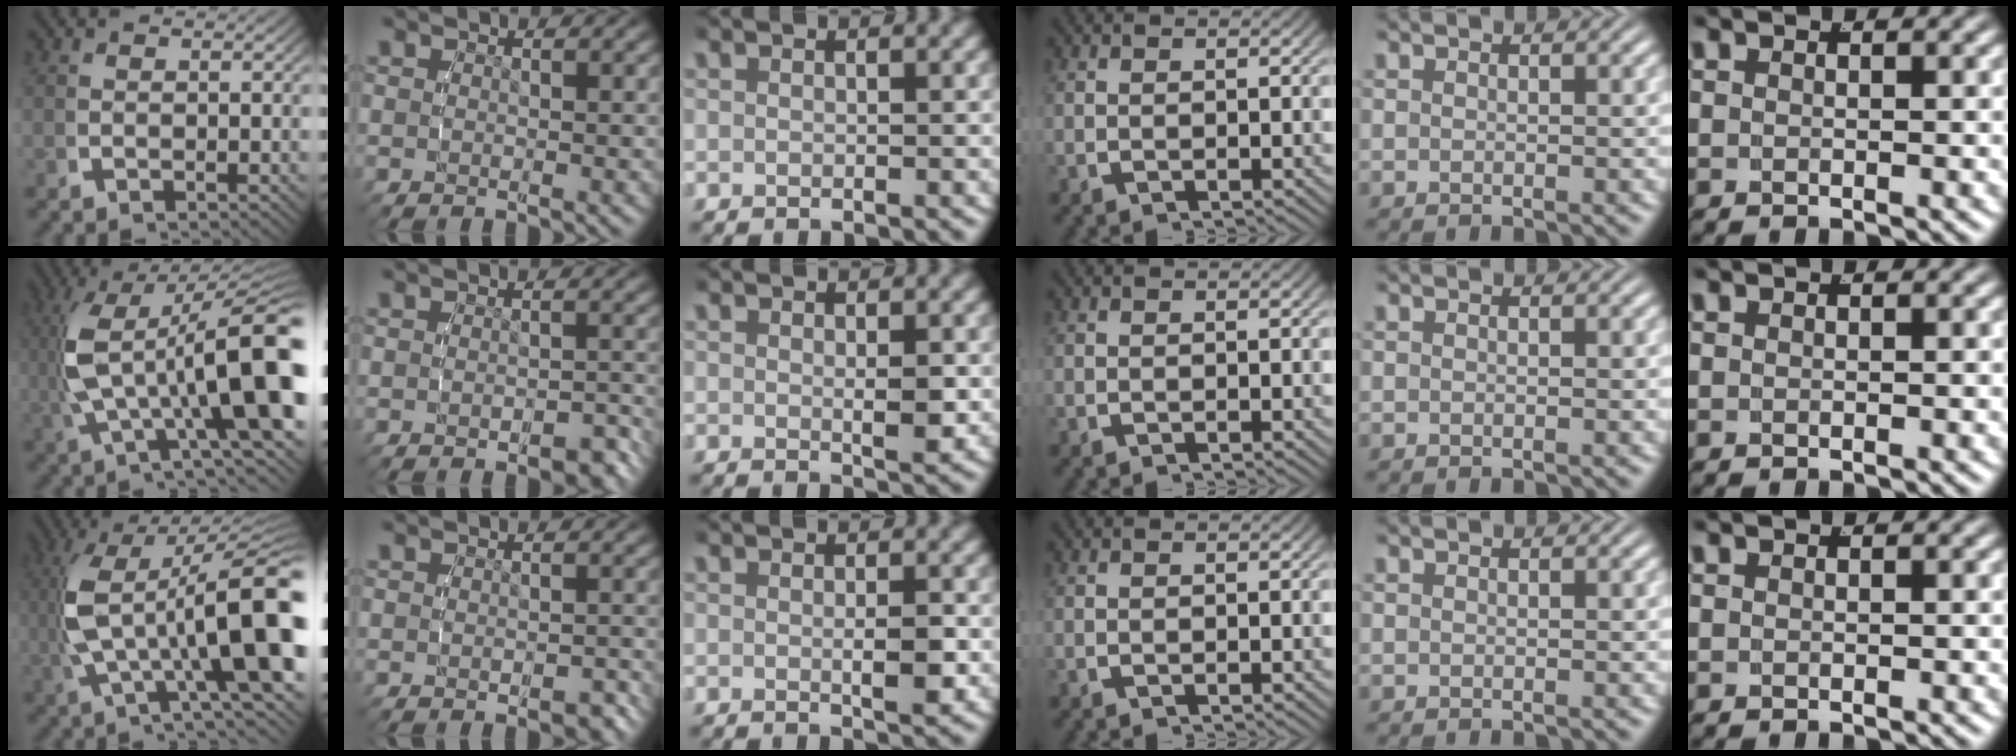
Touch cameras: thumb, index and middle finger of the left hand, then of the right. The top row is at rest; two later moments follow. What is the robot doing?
{"motion": "lift_and_place", "object": "button"}